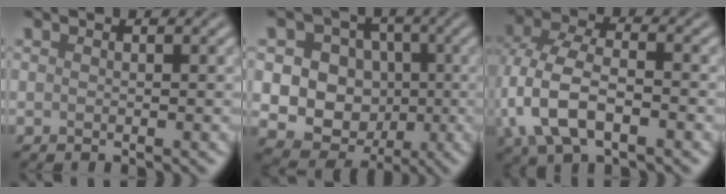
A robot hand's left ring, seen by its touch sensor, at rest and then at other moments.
{"total": 11.5, "force": [0.5, 10.6, 4.4], "torque": [-0.085, 0.031, -0.015]}
{"total": 8.3, "force": [-2.5, 4.7, 6.4], "torque": [-0.149, -0.001, -0.057]}